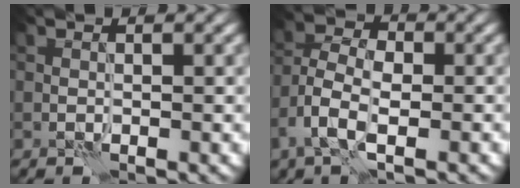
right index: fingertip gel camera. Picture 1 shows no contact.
{"total": 5.0, "force": [-2.3, 2.5, 3.7], "torque": [-0.078, 0.007, -0.053]}